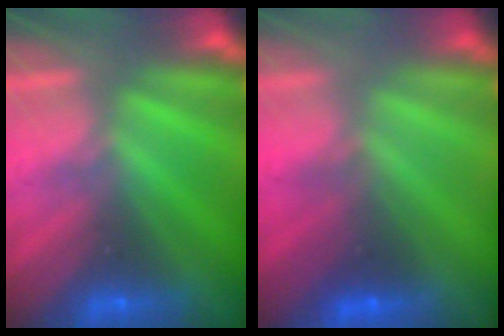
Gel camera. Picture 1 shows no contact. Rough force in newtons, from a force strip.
{"total": 1.8}